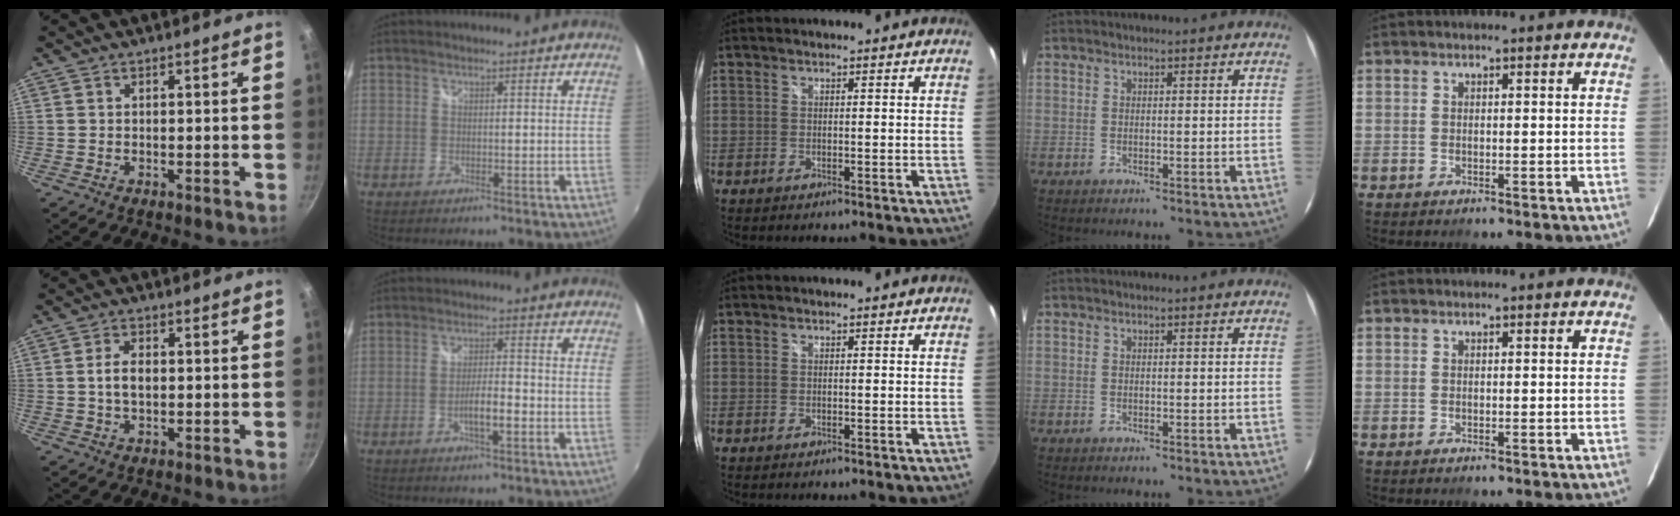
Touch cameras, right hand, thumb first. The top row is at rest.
{"thumb": {"total": 4.2, "force": [0.1, 2.5, 3.3], "torque": [-0.053, 0.009, -0.003]}, "index": {"total": 4.5, "force": [-1.8, 0.8, 4.0], "torque": [-0.075, 0.000, -0.031]}}